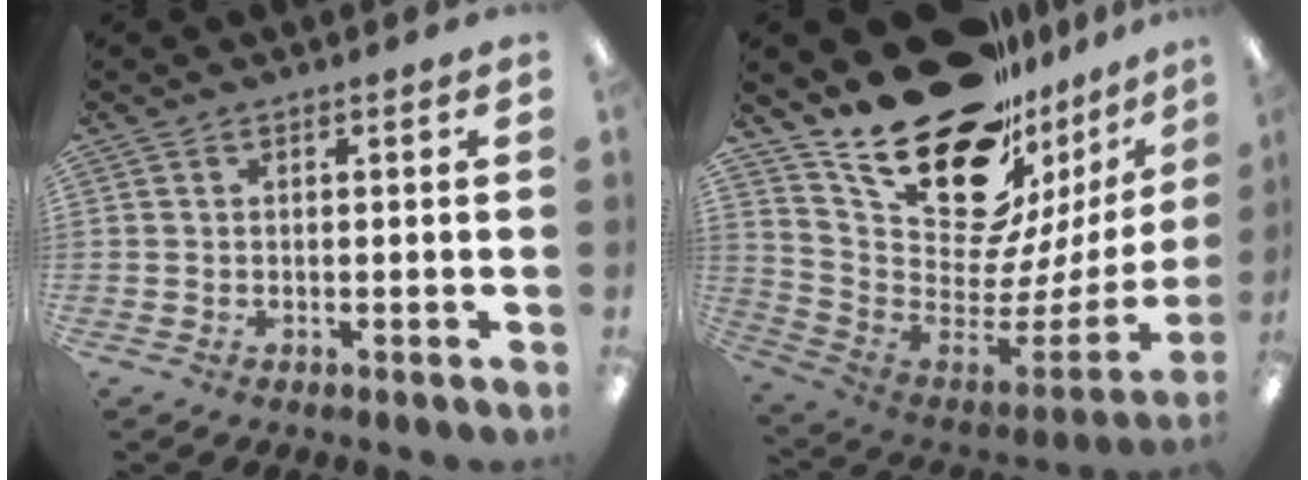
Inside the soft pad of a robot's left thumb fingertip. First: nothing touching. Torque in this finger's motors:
{"motor_torque": [1.17, 1.33, 0.85, -1.93, 0.17]}